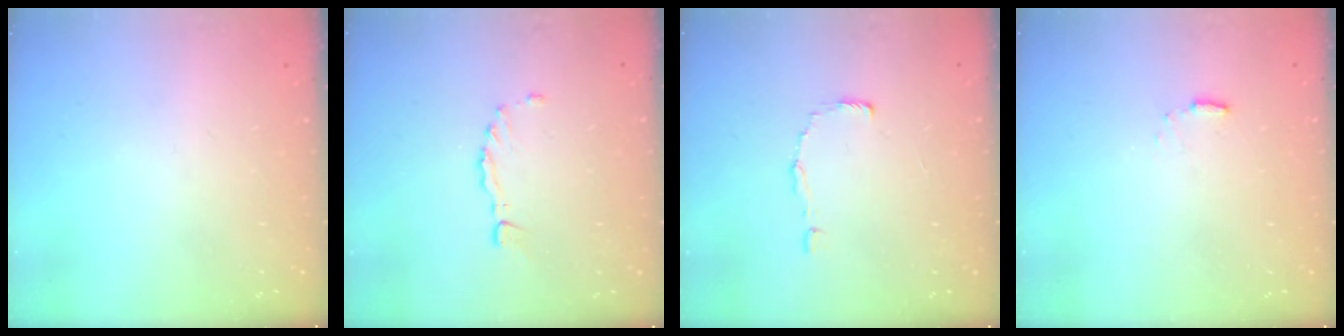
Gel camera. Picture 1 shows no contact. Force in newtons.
{"total": 1.7, "press": 1.7, "slide": 0.2}
{"total": 3.3, "press": 3.2, "slide": 0.3}
{"total": 2.9, "press": 2.9, "slide": 0.5}